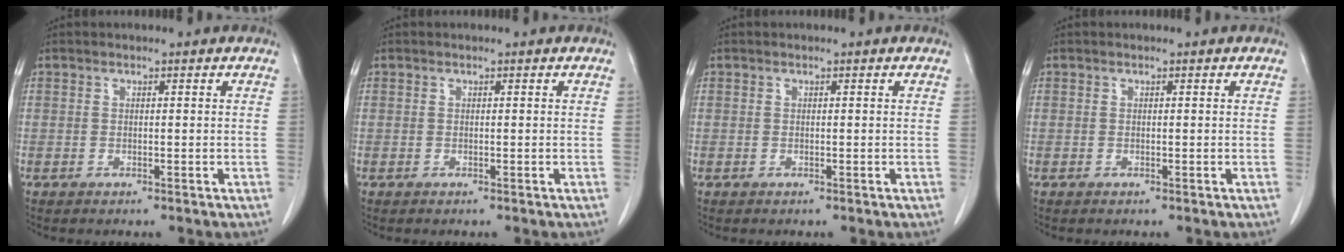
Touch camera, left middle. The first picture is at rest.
{"total": 0.0}
{"total": 0.0}
{"total": 0.0}